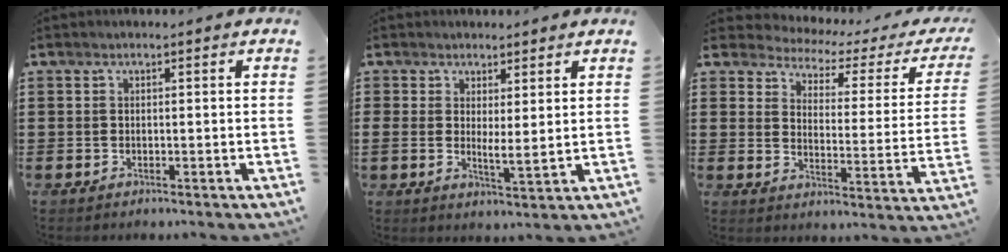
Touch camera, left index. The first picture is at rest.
{"total": 2.8, "force": [1.9, 0.6, 1.9], "torque": [-0.039, -0.007, 0.034]}
{"total": 2.8, "force": [2.6, 0.9, 0.8], "torque": [-0.039, -0.023, 0.035]}